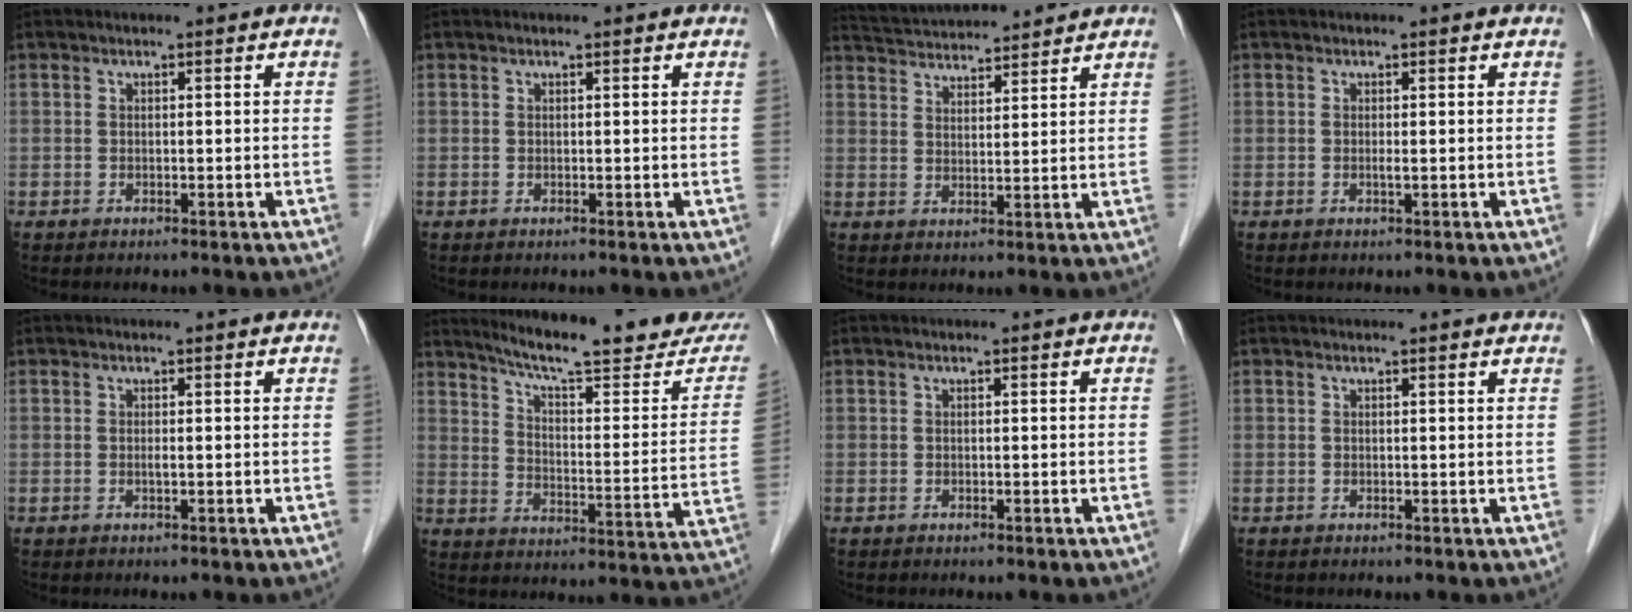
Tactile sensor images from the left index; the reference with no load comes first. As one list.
[{"total": 0.0}, {"total": 10.8, "force": [10.4, 0.9, 2.8], "torque": [-0.061, 0.025, 0.163]}, {"total": 0.5, "force": [-0.3, -0.1, 0.4], "torque": [-0.011, -0.006, -0.006]}, {"total": 0.5, "force": [-0.3, 0.0, 0.4], "torque": [-0.010, -0.006, -0.006]}, {"total": 20.9, "force": [18.8, 1.6, 9.2], "torque": [-0.130, -0.065, 0.245]}, {"total": 0.0}, {"total": 1.1, "force": [1.1, 0.0, 0.2], "torque": [-0.014, -0.005, 0.006]}]